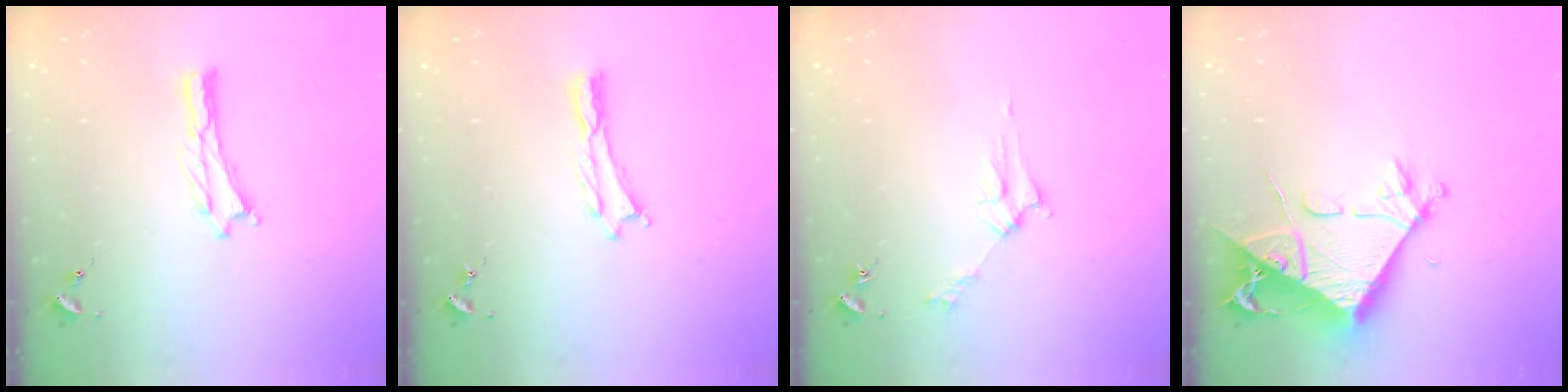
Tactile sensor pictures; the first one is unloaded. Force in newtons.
{"total": 0.0}
{"total": 2.8, "press": 2.8, "slide": 0.3}
{"total": 8.7, "press": 8.6, "slide": 1.1}